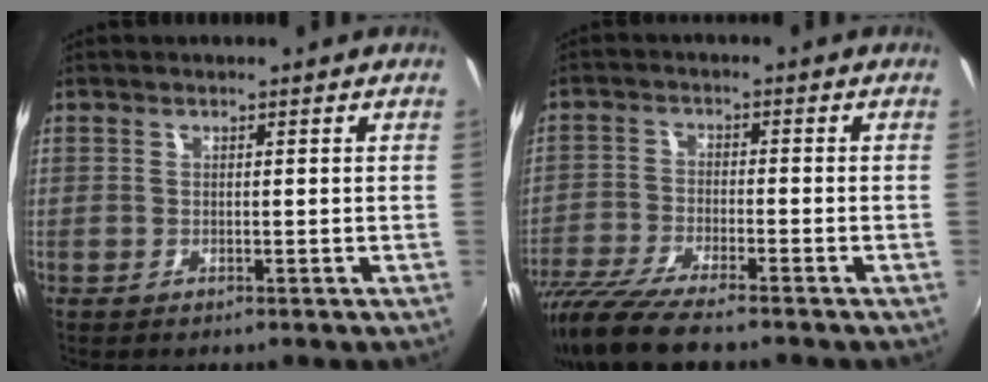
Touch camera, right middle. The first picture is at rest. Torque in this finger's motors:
{"motor_torque": [1.06, -1.08, 0.17, 0.14]}